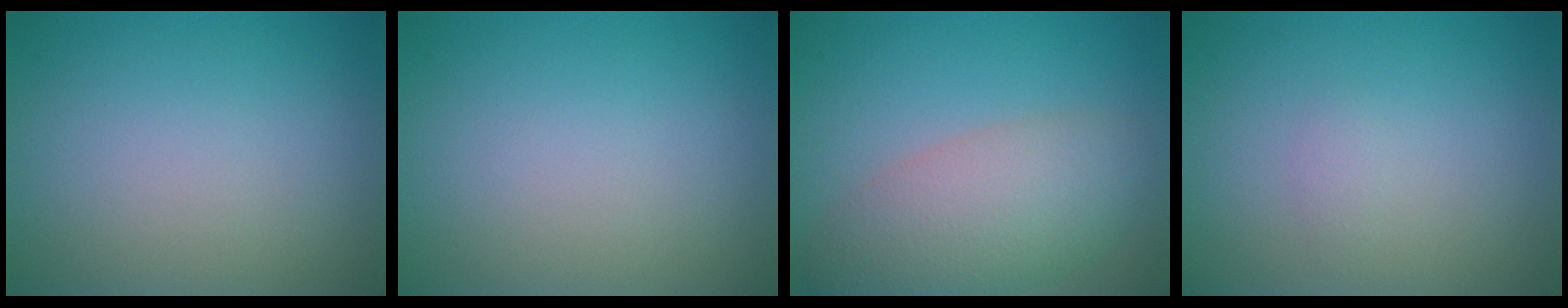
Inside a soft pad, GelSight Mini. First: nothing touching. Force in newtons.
{"total": 0.0}
{"total": 6.1, "press": 6.1, "slide": 0.5}
{"total": 0.7, "press": 0.7, "slide": 0.0}